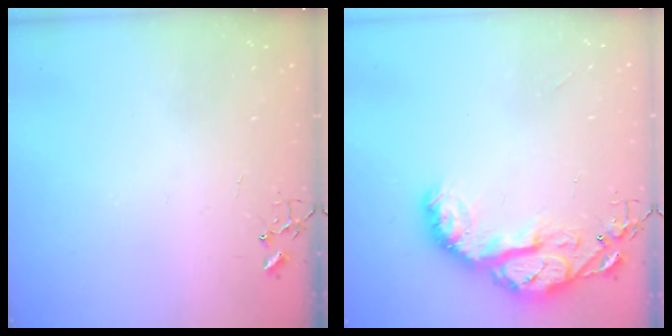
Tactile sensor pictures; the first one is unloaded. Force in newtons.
{"total": 14.9, "press": 14.8, "slide": 1.5}